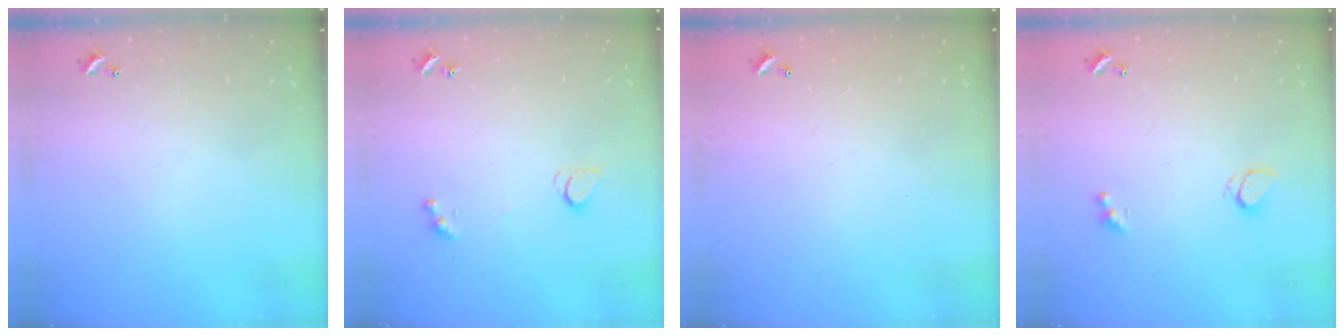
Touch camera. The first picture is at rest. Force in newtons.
{"total": 2.3, "press": 2.2, "slide": 0.5}
{"total": 3.0, "press": 3.0, "slide": 0.1}
{"total": 1.6, "press": 1.5, "slide": 0.5}